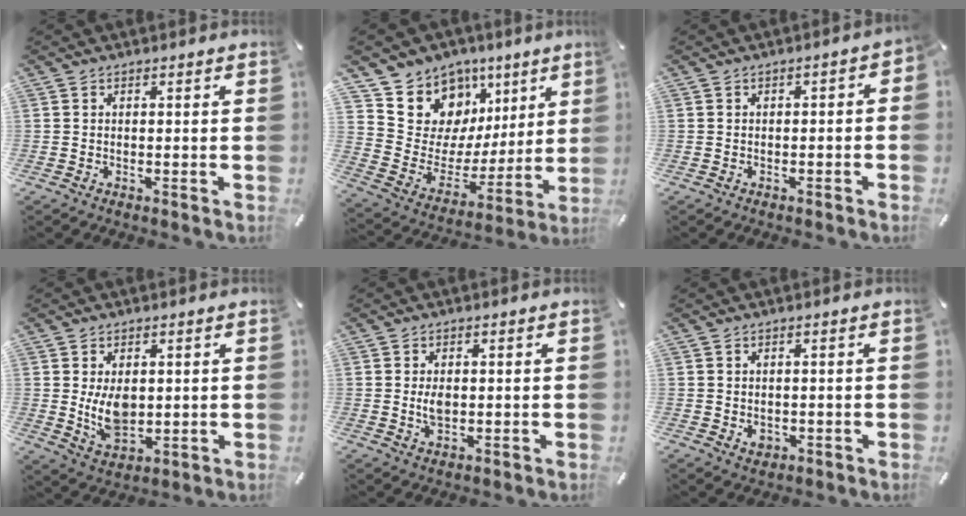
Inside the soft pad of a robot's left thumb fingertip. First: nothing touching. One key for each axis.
{"total": 12.5, "fx": 6.8, "fy": 10.3, "fz": 1.6, "tx": -0.026, "ty": -0.076, "tz": 0.131}
{"total": 2.2, "fx": -1.4, "fy": 1.1, "fz": 1.4, "tx": -0.022, "ty": 0.010, "tz": -0.026}
{"total": 7.6, "fx": 1.2, "fy": 5.0, "fz": 5.6, "tx": -0.118, "ty": -0.013, "tz": 0.015}
{"total": 3.3, "fx": 0.4, "fy": 2.1, "fz": 2.5, "tx": -0.060, "ty": -0.004, "tz": -0.001}
{"total": 1.7, "fx": -0.2, "fy": 1.5, "fz": 0.7, "tx": -0.013, "ty": 0.004, "tz": -0.003}